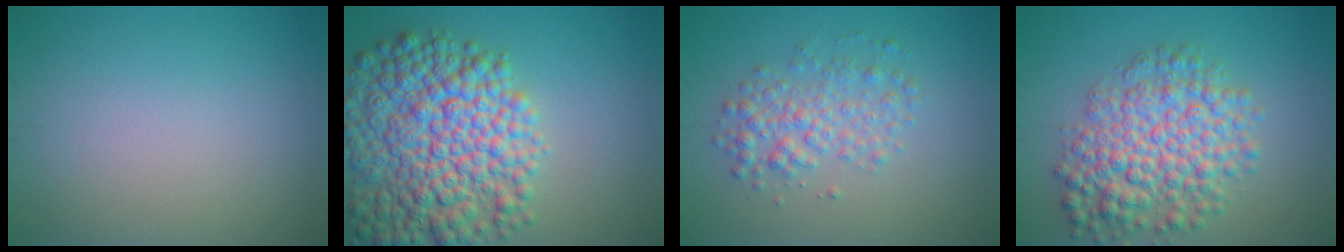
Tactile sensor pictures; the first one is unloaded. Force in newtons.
{"total": 11.2, "press": 11.2, "slide": 0.4}
{"total": 3.2, "press": 3.2, "slide": 0.1}
{"total": 7.2, "press": 7.2, "slide": 0.2}